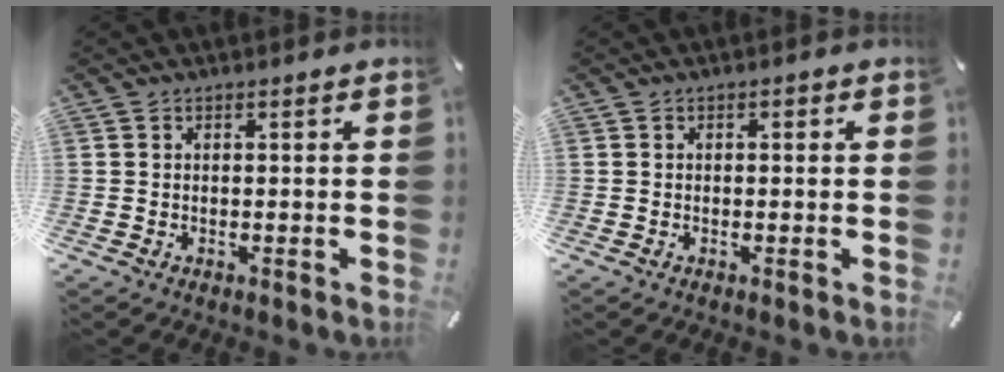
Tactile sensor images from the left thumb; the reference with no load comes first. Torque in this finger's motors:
{"motor_torque": [0.09, -0.05, 0.11, 0.09, 0.00]}